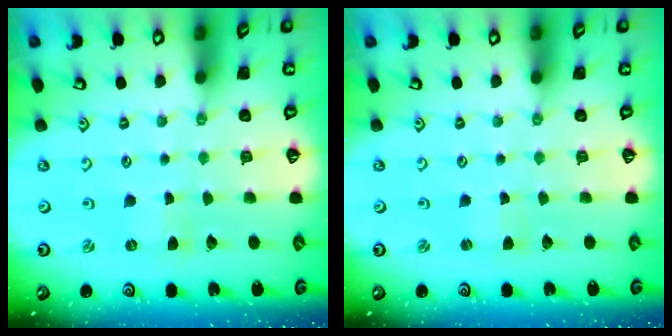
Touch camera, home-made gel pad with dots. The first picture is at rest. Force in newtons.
{"total": 1.7, "press": 1.6, "slide": 0.3}